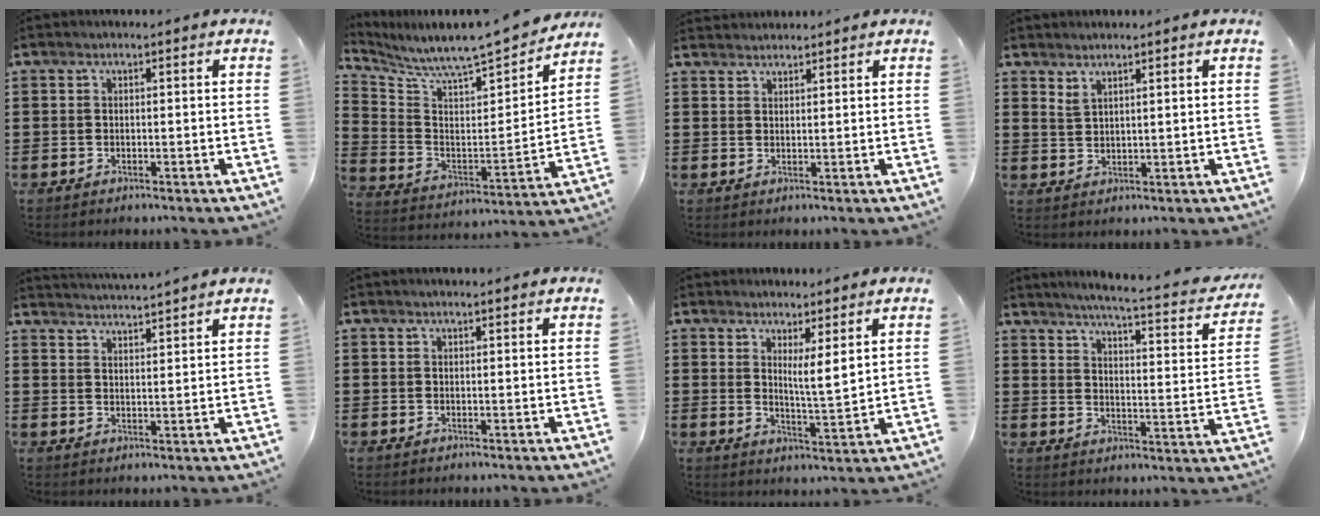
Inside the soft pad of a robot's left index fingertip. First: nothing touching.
{"total": 7.7, "force": [7.5, 0.4, 1.9], "torque": [-0.078, -0.067, 0.122]}
{"total": 1.6, "force": [1.6, 0.1, -0.2], "torque": [-0.001, 0.002, 0.032]}
{"total": 2.0, "force": [1.9, 0.1, 0.6], "torque": [-0.015, 0.001, 0.037]}
{"total": 3.4, "force": [3.3, -0.8, 0.0], "torque": [-0.013, -0.021, 0.058]}
{"total": 0.5, "force": [0.5, 0.0, 0.2], "torque": [-0.006, 0.000, 0.010]}
{"total": 4.7, "force": [3.2, 0.2, 3.4], "torque": [-0.058, -0.023, 0.051]}
{"total": 4.3, "force": [3.6, -0.7, 2.3], "torque": [-0.063, -0.035, 0.051]}